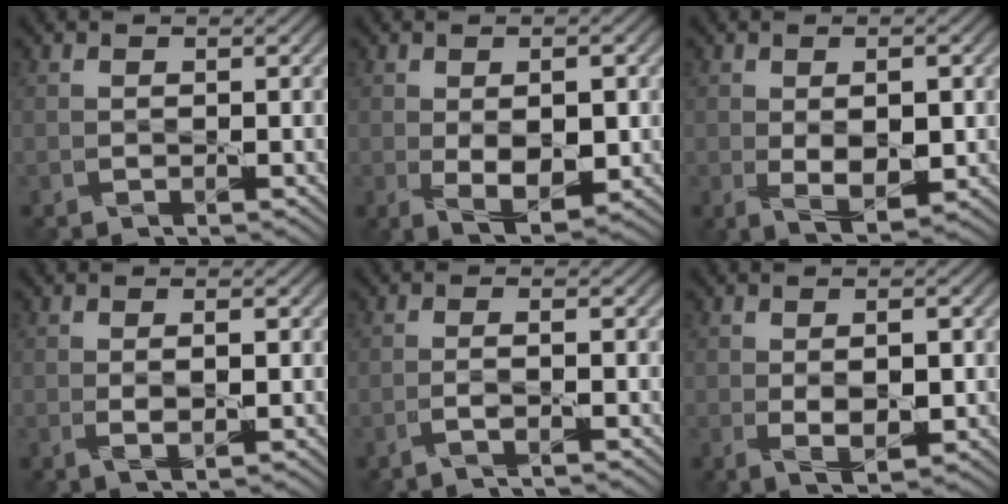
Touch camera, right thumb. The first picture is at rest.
{"total": 5.9, "force": [-0.3, 3.0, 5.1], "torque": [-0.096, -0.011, 0.002]}
{"total": 5.1, "force": [-0.1, 2.5, 4.5], "torque": [-0.085, -0.010, 0.004]}
{"total": 2.1, "force": [0.1, 0.6, 2.0], "torque": [-0.040, -0.002, 0.004]}
{"total": 1.6, "force": [-0.7, 0.0, 1.4], "torque": [-0.026, 0.013, -0.027]}
{"total": 4.3, "force": [-0.1, 2.0, 3.8], "torque": [-0.074, -0.006, 0.002]}